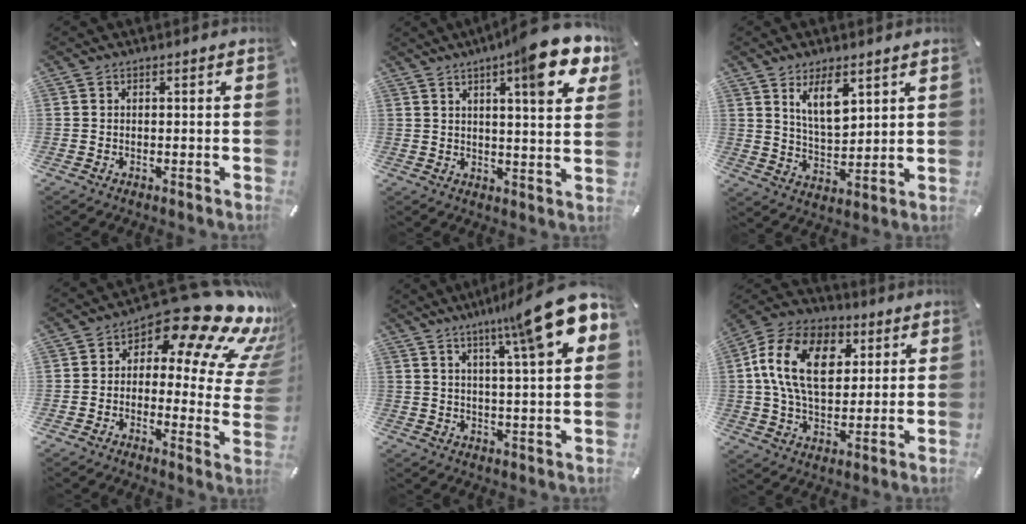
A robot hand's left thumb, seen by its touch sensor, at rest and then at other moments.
{"total": 13.7, "force": [7.7, 2.6, 11.0], "torque": [-0.149, -0.046, 0.116]}
{"total": 9.2, "force": [5.5, 4.1, 6.0], "torque": [-0.108, -0.023, 0.097]}
{"total": 17.9, "force": [10.6, 7.3, 12.5], "torque": [-0.178, -0.077, 0.174]}
{"total": 14.9, "force": [9.1, 1.0, 11.8], "torque": [-0.187, -0.050, 0.136]}
{"total": 17.4, "force": [4.4, 12.0, 11.8], "torque": [-0.235, 0.011, 0.079]}